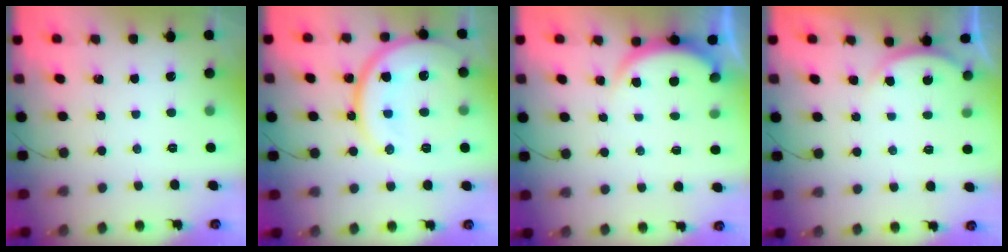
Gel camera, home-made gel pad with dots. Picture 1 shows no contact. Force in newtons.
{"total": 17.6, "press": 17.5, "slide": 1.8}
{"total": 2.9, "press": 2.8, "slide": 0.5}
{"total": 3.2, "press": 3.2, "slide": 0.6}